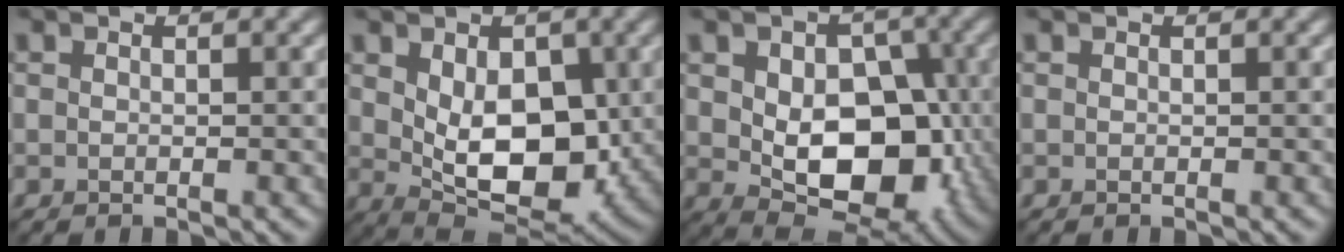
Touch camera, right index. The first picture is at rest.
{"total": 8.3, "force": [0.5, 5.0, 6.7], "torque": [-0.109, -0.010, 0.014]}
{"total": 9.9, "force": [-0.6, 6.3, 7.5], "torque": [-0.107, -0.003, -0.008]}
{"total": 0.0}